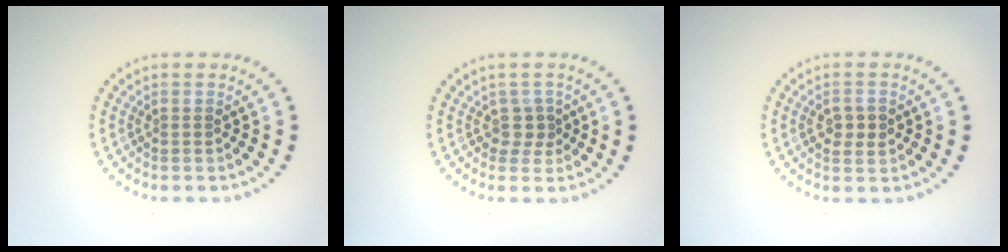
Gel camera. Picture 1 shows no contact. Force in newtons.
{"total": 1.6, "press": 1.1, "slide": 1.1}
{"total": 2.0, "press": 2.0, "slide": 0.1}